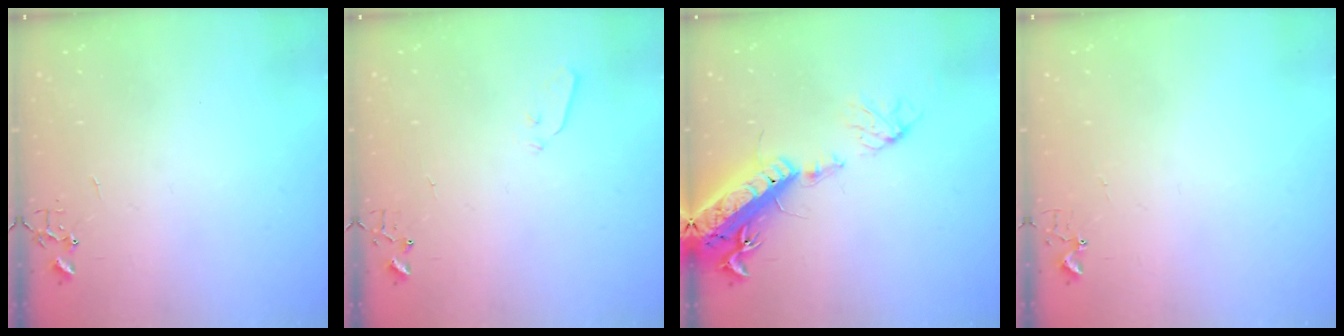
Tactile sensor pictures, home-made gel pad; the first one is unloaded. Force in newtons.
{"total": 3.6, "press": 3.6, "slide": 0.6}
{"total": 20.3, "press": 19.8, "slide": 4.4}
{"total": 2.7, "press": 2.7, "slide": 0.3}